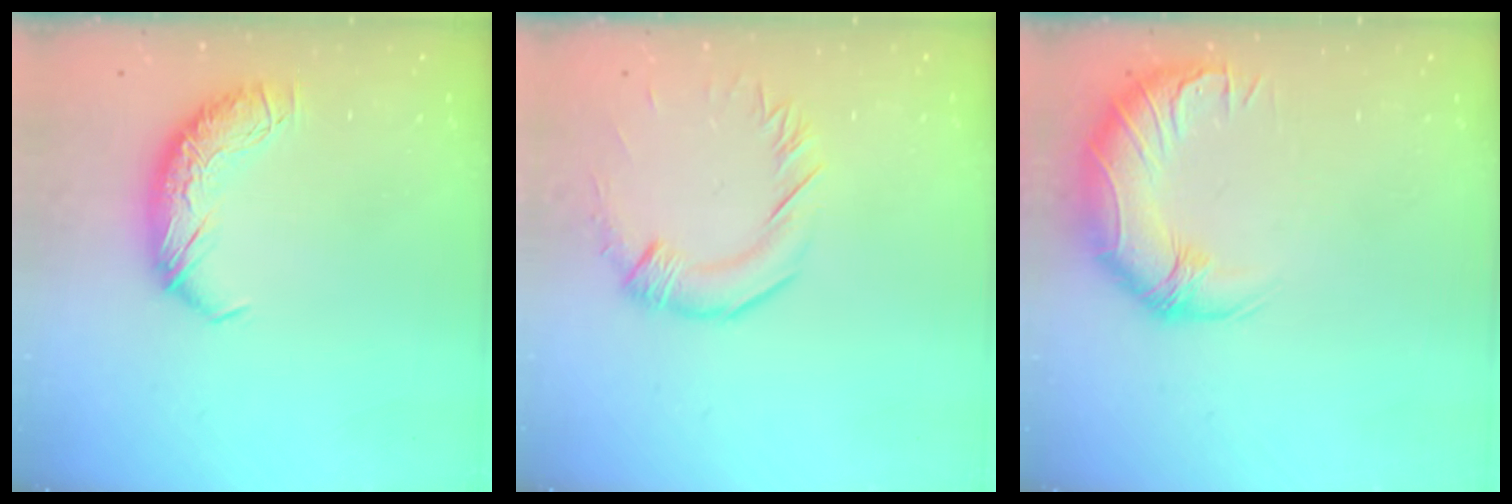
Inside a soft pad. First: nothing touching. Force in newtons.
{"total": 0.8, "press": 0.7, "slide": 0.4}
{"total": 3.3, "press": 1.9, "slide": 2.7}